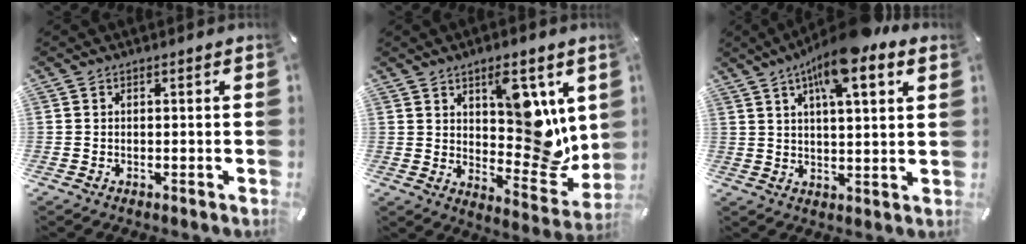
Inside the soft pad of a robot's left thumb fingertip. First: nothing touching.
{"total": 14.0, "force": [5.3, 8.0, 10.3], "torque": [-0.106, -0.040, 0.091]}
{"total": 13.1, "force": [8.0, 3.6, 9.7], "torque": [-0.161, -0.021, 0.133]}